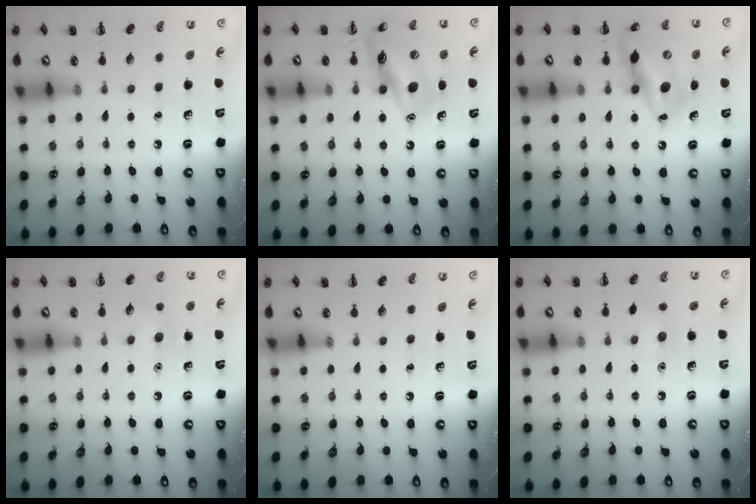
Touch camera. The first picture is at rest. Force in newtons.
{"total": 14.2, "press": 14.1, "slide": 1.1}
{"total": 16.0, "press": 15.7, "slide": 3.1}
{"total": 5.7, "press": 5.5, "slide": 1.3}
{"total": 0.0}
{"total": 4.8, "press": 4.6, "slide": 1.4}